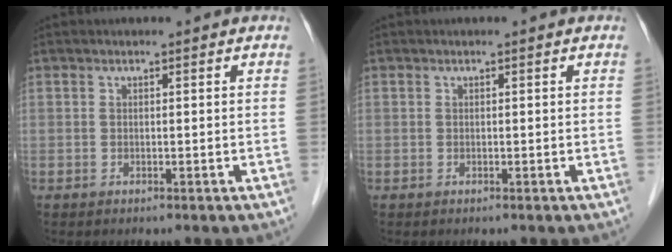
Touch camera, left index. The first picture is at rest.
{"total": 0.0}